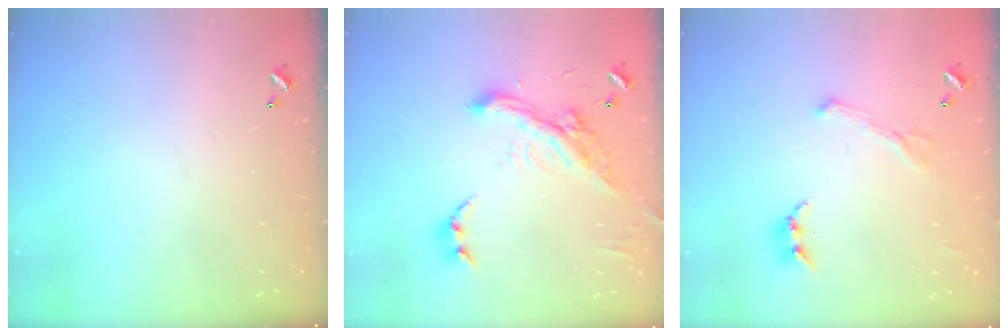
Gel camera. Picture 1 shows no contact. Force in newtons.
{"total": 4.6, "press": 4.4, "slide": 1.2}
{"total": 2.1, "press": 2.0, "slide": 0.7}